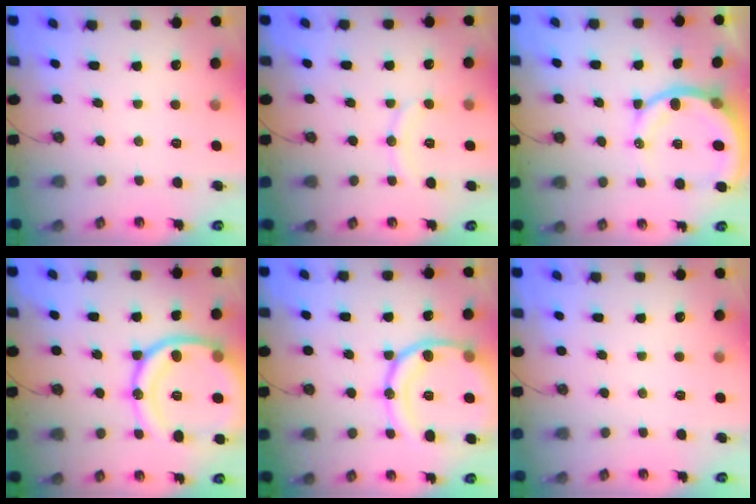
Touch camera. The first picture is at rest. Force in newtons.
{"total": 7.0, "press": 7.0, "slide": 0.8}
{"total": 12.7, "press": 12.6, "slide": 1.6}
{"total": 22.8, "press": 22.7, "slide": 2.2}
{"total": 18.7, "press": 18.6, "slide": 1.8}
{"total": 0.0}